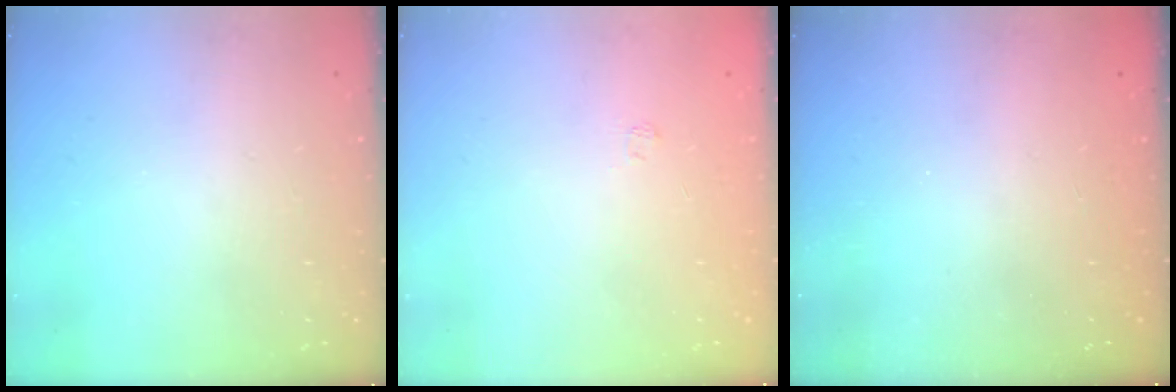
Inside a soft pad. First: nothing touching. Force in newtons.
{"total": 1.8, "press": 1.4, "slide": 1.1}
{"total": 2.3, "press": 2.2, "slide": 0.7}